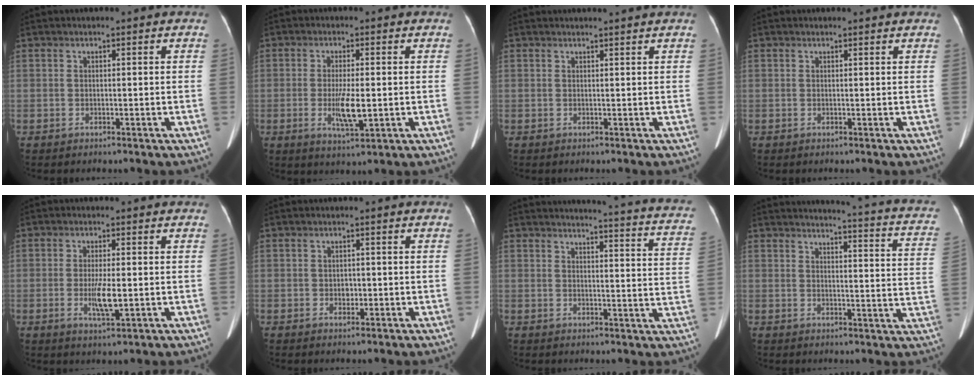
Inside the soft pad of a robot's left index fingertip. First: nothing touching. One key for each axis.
{"total": 5.3, "fx": -1.0, "fy": 1.1, "fz": 5.1, "tx": -0.102, "ty": -0.013, "tz": -0.013}
{"total": 3.0, "fx": 2.8, "fy": -0.5, "fz": 0.9, "tx": -0.013, "ty": 0.010, "tz": 0.034}
{"total": 1.5, "fx": 1.4, "fy": 0.1, "fz": 0.3, "tx": -0.010, "ty": 0.005, "tz": 0.014}
{"total": 4.5, "fx": -1.0, "fy": 0.9, "fz": 4.3, "tx": -0.086, "ty": -0.010, "tz": -0.012}
{"total": 1.5, "fx": -0.6, "fy": 1.1, "fz": 0.8, "tx": -0.013, "ty": 0.000, "tz": -0.004}
{"total": 19.1, "fx": 17.6, "fy": 1.3, "fz": 7.1, "tx": -0.079, "ty": -0.075, "tz": 0.176}
{"total": 16.1, "fx": 13.8, "fy": 1.7, "fz": 8.1, "tx": -0.096, "ty": -0.054, "tz": 0.131}